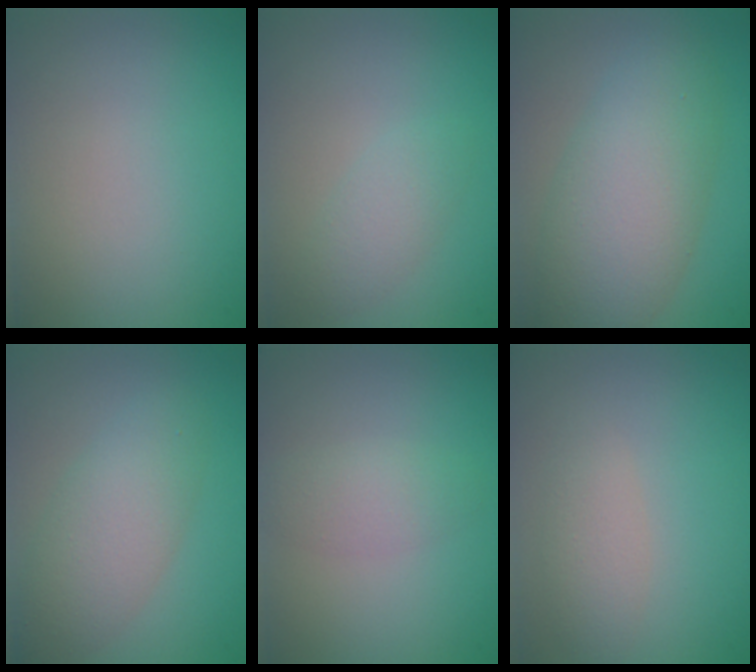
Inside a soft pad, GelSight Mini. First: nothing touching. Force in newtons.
{"total": 1.9, "press": 1.9, "slide": 0.0}
{"total": 7.4, "press": 7.4, "slide": 0.3}
{"total": 4.4, "press": 4.4, "slide": 0.2}
{"total": 2.0, "press": 2.0, "slide": 0.2}
{"total": 1.9, "press": 1.9, "slide": 0.0}